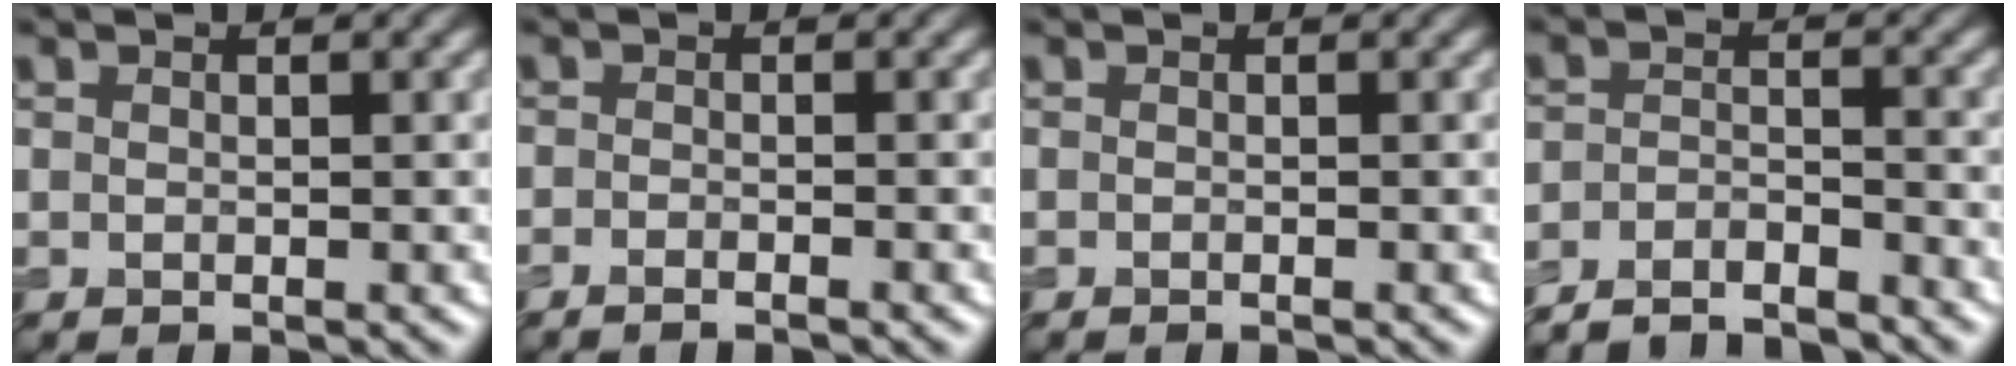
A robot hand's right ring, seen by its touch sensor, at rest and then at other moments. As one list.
[{"total": 1.5, "force": [-1.2, 0.2, 0.8], "torque": [-0.014, -0.002, -0.023]}, {"total": 0.5, "force": [-0.5, 0.0, 0.2], "torque": [-0.004, -0.003, -0.008]}, {"total": 4.9, "force": [-4.7, 0.7, 1.3], "torque": [-0.026, -0.006, -0.087]}]